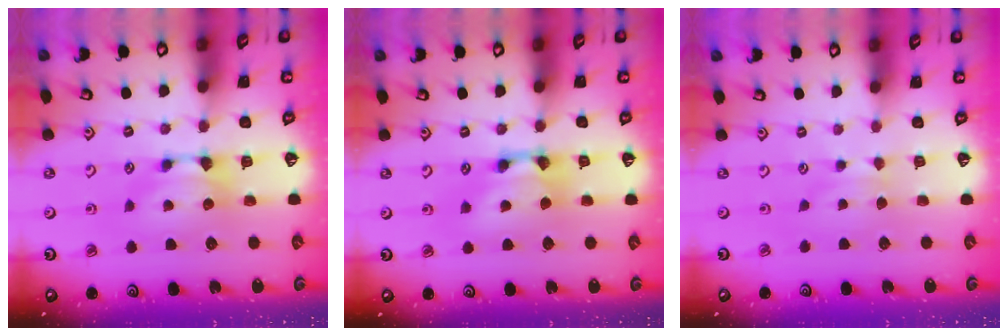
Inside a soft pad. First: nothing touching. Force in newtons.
{"total": 2.6, "press": 2.6, "slide": 0.2}
{"total": 2.1, "press": 2.0, "slide": 0.4}